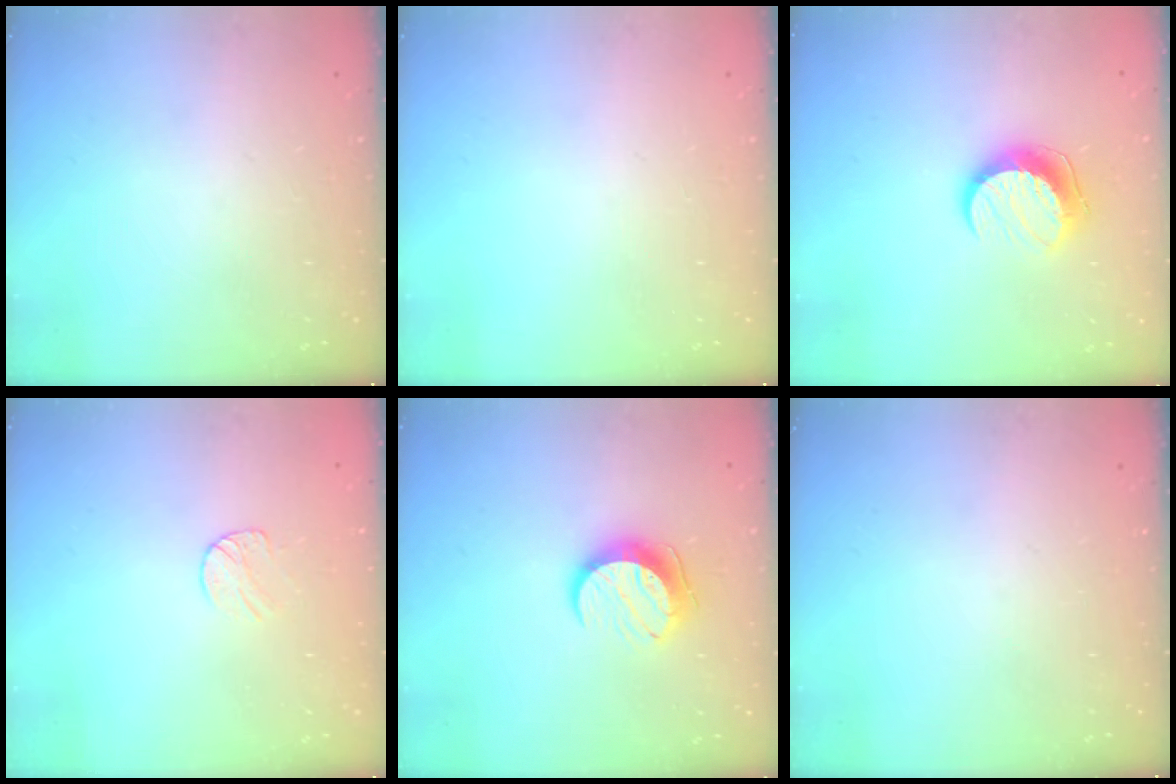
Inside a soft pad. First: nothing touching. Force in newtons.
{"total": 0.0}
{"total": 10.5, "press": 10.5, "slide": 0.3}
{"total": 5.8, "press": 5.8, "slide": 0.6}
{"total": 9.6, "press": 9.6, "slide": 0.1}
{"total": 0.0}